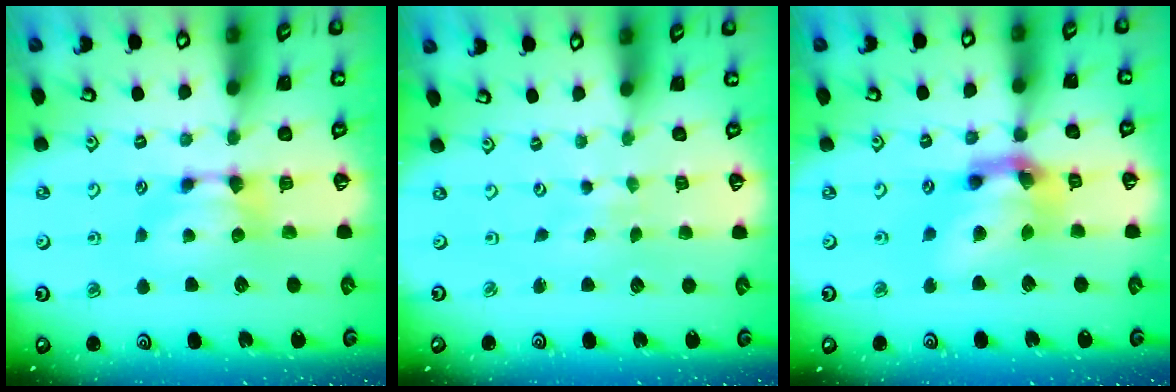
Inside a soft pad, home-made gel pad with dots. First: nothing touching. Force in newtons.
{"total": 5.5, "press": 5.5, "slide": 0.2}
{"total": 8.2, "press": 7.9, "slide": 2.3}